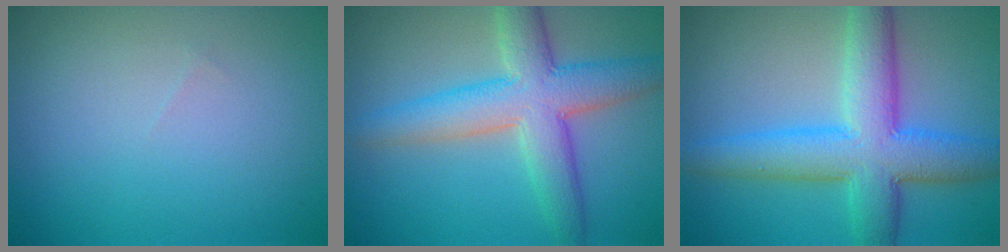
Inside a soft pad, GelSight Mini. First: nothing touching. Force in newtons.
{"total": 7.0, "press": 7.0, "slide": 0.0}
{"total": 8.0, "press": 8.0, "slide": 0.2}